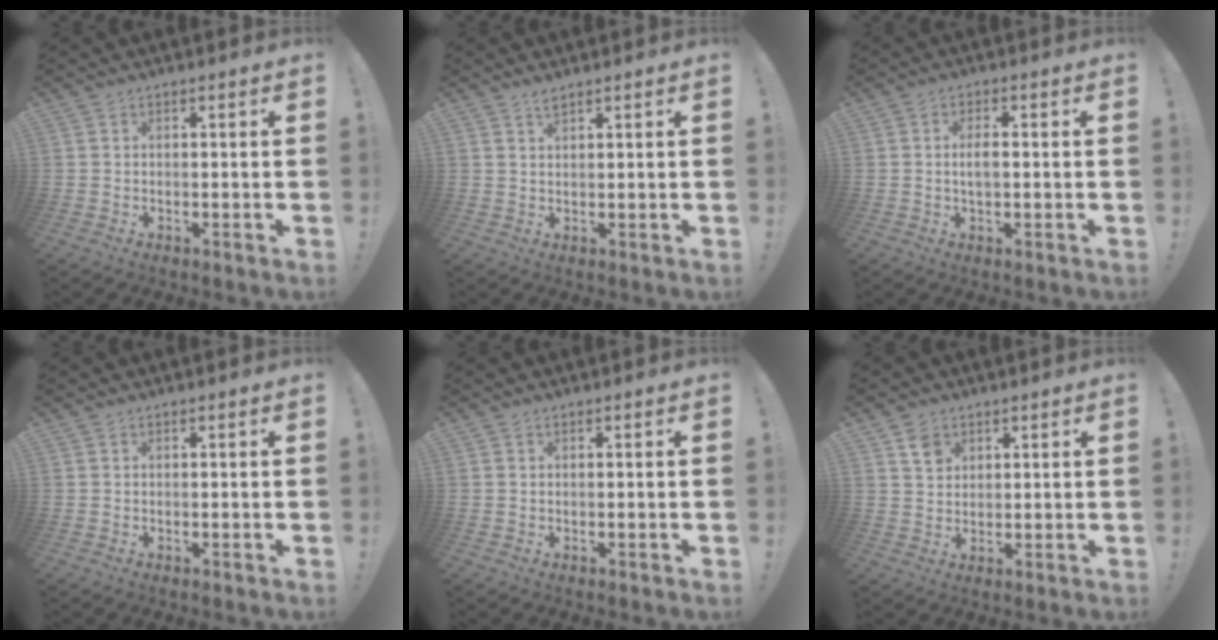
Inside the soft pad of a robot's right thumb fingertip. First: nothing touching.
{"total": 3.2, "force": [2.7, 0.7, 1.7], "torque": [-0.031, -0.016, 0.047]}
{"total": 3.4, "force": [0.0, 1.3, 3.2], "torque": [-0.059, 0.000, -0.005]}
{"total": 0.0}
{"total": 0.0}
{"total": 4.6, "force": [2.7, 3.5, 1.2], "torque": [-0.006, -0.012, 0.049]}